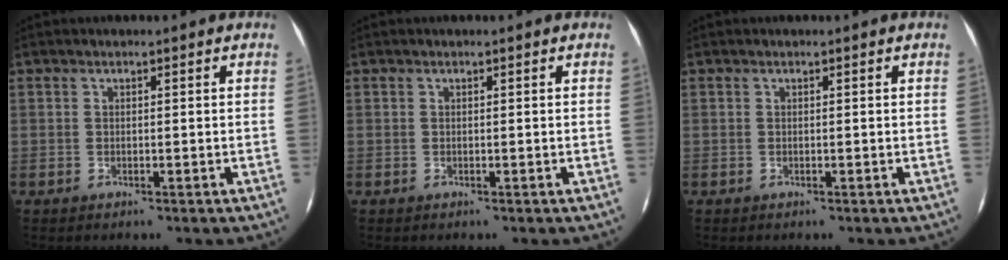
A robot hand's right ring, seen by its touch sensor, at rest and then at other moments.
{"total": 0.0}
{"total": 0.0}